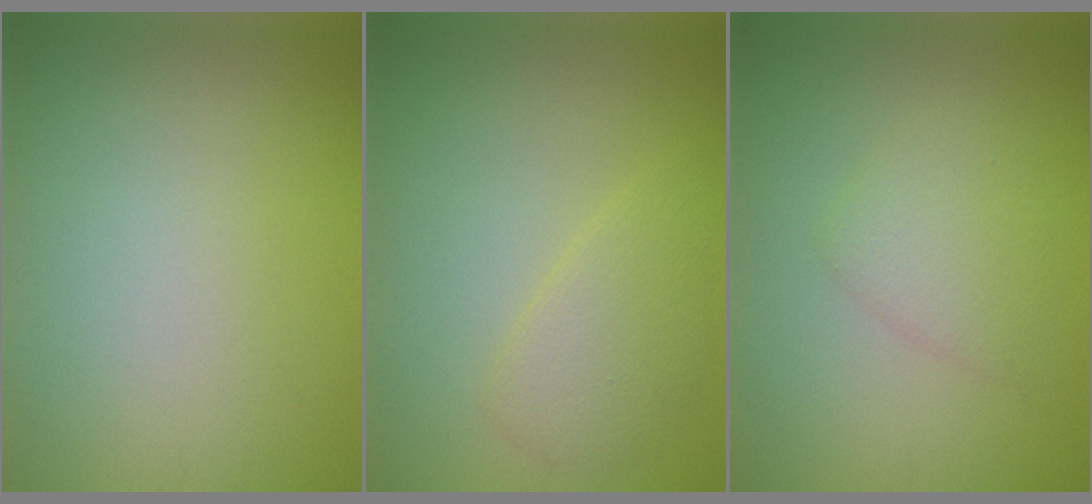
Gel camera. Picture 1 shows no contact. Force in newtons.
{"total": 2.7, "press": 2.7, "slide": 0.2}
{"total": 2.6, "press": 2.6, "slide": 0.2}